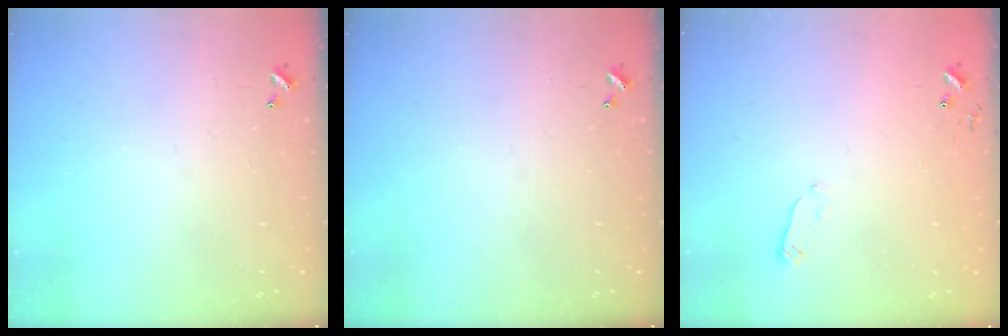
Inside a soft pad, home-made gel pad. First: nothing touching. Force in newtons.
{"total": 0.0}
{"total": 3.5, "press": 3.4, "slide": 0.9}